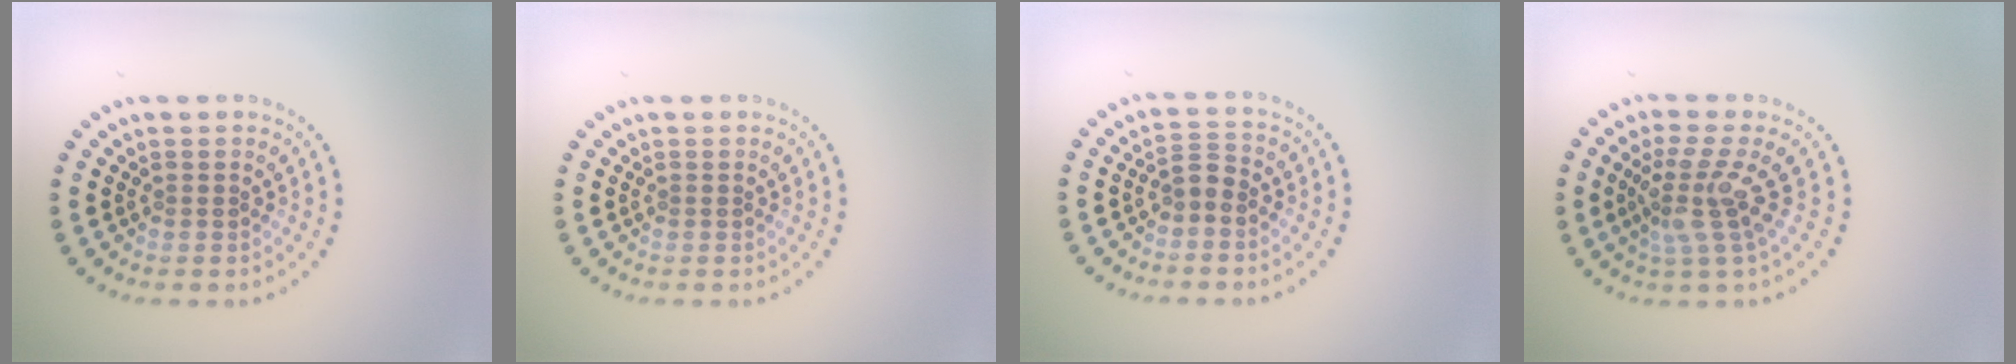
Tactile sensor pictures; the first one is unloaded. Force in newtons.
{"total": 0.0}
{"total": 1.6, "press": 1.4, "slide": 0.9}
{"total": 3.6, "press": 2.6, "slide": 2.5}